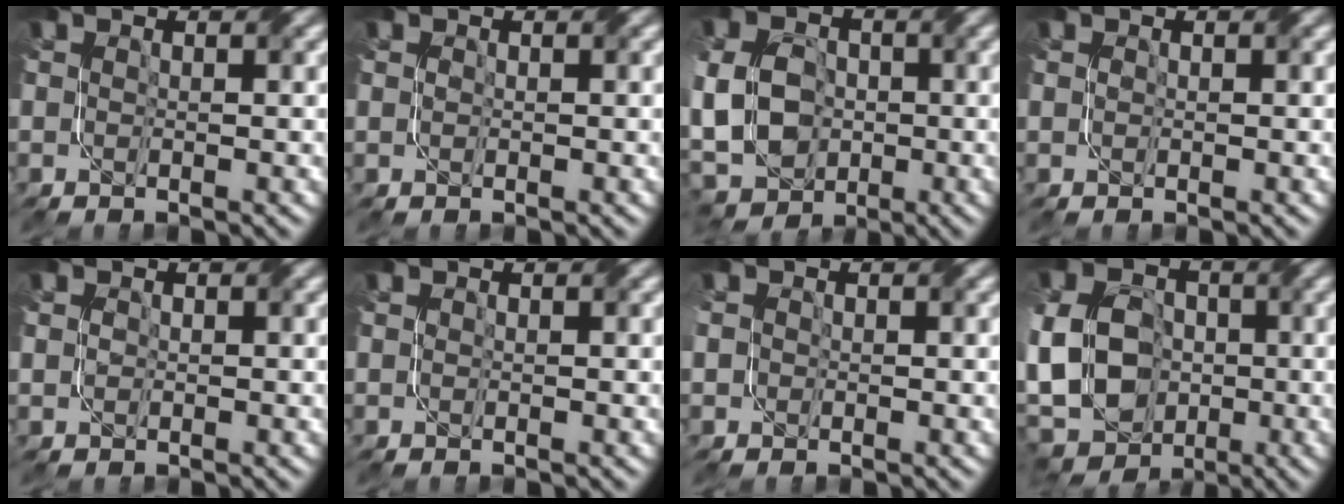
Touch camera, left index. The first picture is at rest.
{"total": 0.0}
{"total": 12.3, "force": [-2.4, 9.4, 7.5], "torque": [-0.137, -0.009, -0.080]}
{"total": 0.0}
{"total": 0.8, "force": [-0.2, 0.6, 0.4], "torque": [-0.012, -0.003, -0.003]}
{"total": 0.0}
{"total": 1.4, "force": [-0.2, 1.3, 0.5], "torque": [-0.020, 0.002, -0.003]}
{"total": 14.0, "force": [-2.9, 10.5, 8.7], "torque": [-0.177, -0.006, -0.077]}